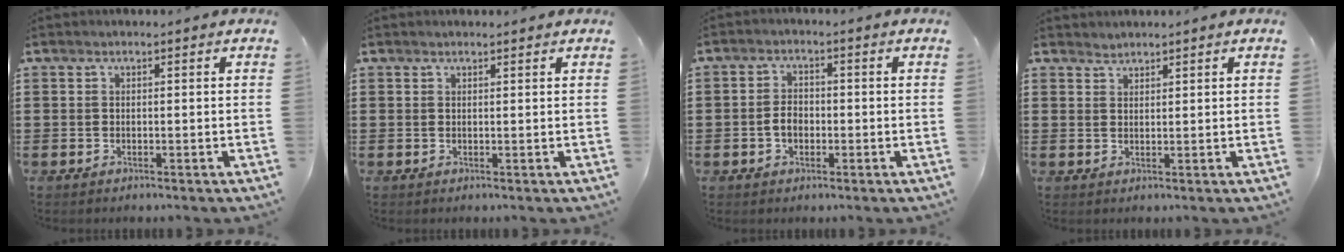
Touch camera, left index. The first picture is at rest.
{"total": 0.6, "force": [0.6, 0.0, 0.2], "torque": [-0.004, 0.000, 0.012]}
{"total": 3.0, "force": [-0.7, 2.0, 2.2], "torque": [-0.049, 0.001, -0.016]}
{"total": 1.2, "force": [1.1, 0.1, -0.3], "torque": [0.004, -0.001, 0.023]}